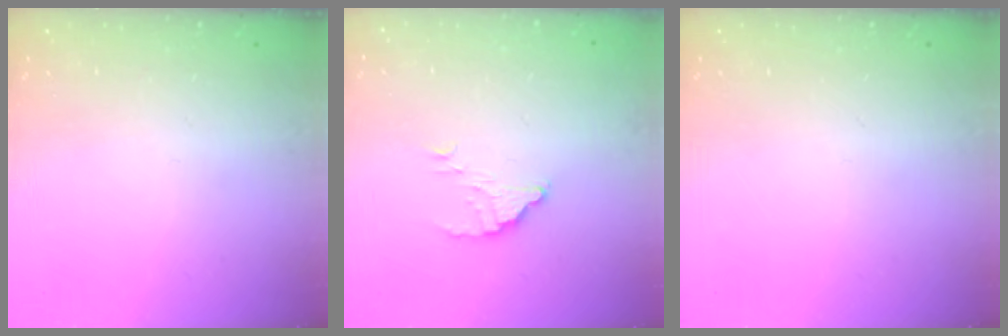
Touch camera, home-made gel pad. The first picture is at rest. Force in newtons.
{"total": 2.3, "press": 2.3, "slide": 0.0}
{"total": 0.0}